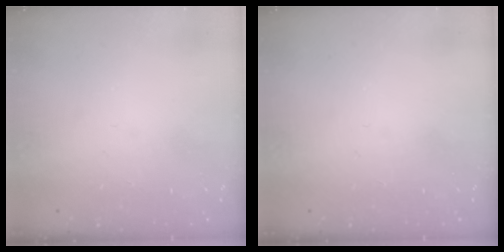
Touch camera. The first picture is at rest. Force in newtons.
{"total": 0.0}